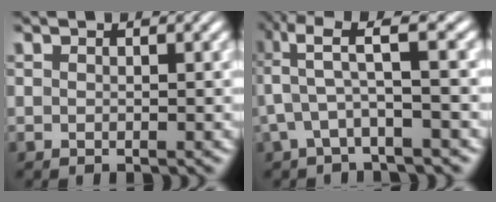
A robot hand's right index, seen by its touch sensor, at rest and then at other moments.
{"total": 6.6, "force": [2.7, 3.2, 5.2], "torque": [-0.102, 0.007, 0.036]}